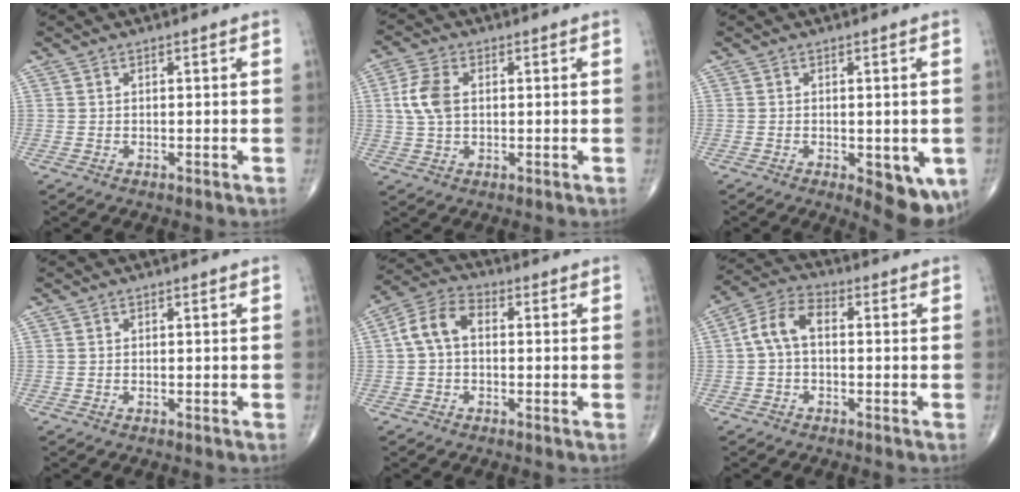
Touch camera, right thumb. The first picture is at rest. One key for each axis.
{"total": 6.5, "fx": 0.9, "fy": 4.1, "fz": 5.0, "tx": -0.113, "ty": 0.008, "tz": 0.016}
{"total": 8.2, "fx": -2.3, "fy": 3.4, "fz": 7.1, "tx": -0.067, "ty": -0.010, "tz": -0.021}
{"total": 0.0}
{"total": 7.3, "fx": 0.4, "fy": 4.7, "fz": 5.6, "tx": -0.106, "ty": 0.026, "tz": -0.003}
{"total": 7.0, "fx": 0.0, "fy": 4.1, "fz": 5.7, "tx": -0.109, "ty": 0.025, "tz": -0.011}